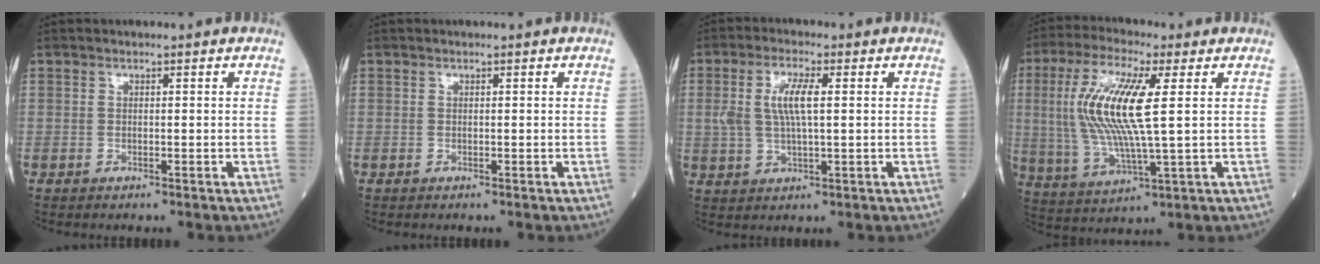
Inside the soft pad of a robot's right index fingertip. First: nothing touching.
{"total": 0.0}
{"total": 6.1, "force": [1.2, 1.4, 5.8], "torque": [-0.130, 0.010, 0.027]}
{"total": 13.9, "force": [2.4, 1.8, 13.6], "torque": [-0.300, 0.003, 0.044]}